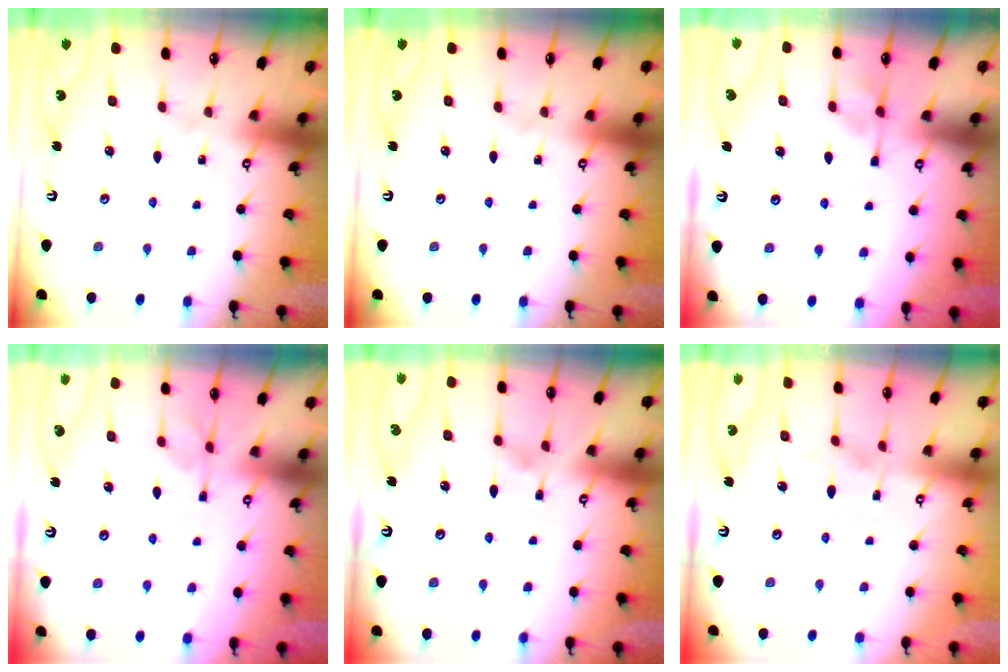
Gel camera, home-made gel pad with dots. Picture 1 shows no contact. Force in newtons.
{"total": 0.0}
{"total": 0.9, "press": 0.1, "slide": 0.9}
{"total": 2.3, "press": 2.0, "slide": 1.2}
{"total": 4.2, "press": 4.2, "slide": 0.4}
{"total": 3.6, "press": 3.5, "slide": 0.9}